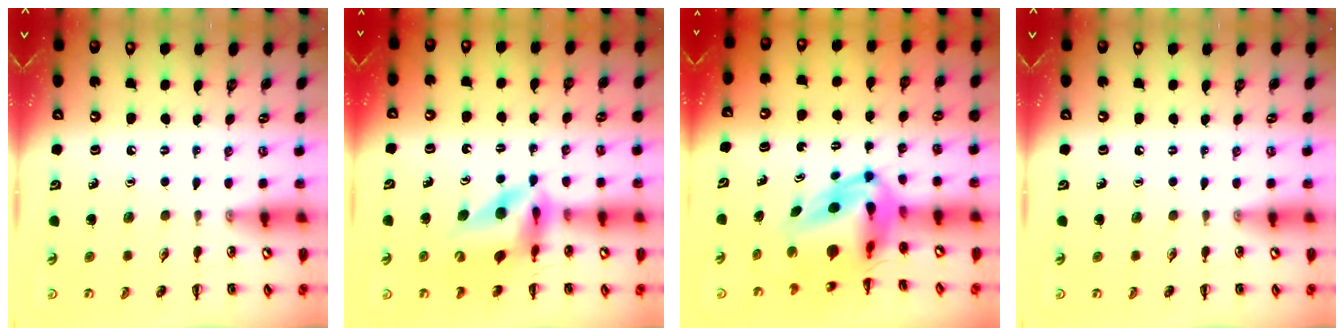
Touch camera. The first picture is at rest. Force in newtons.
{"total": 11.5, "press": 10.9, "slide": 3.5}
{"total": 9.0, "press": 8.6, "slide": 2.7}
{"total": 0.0}